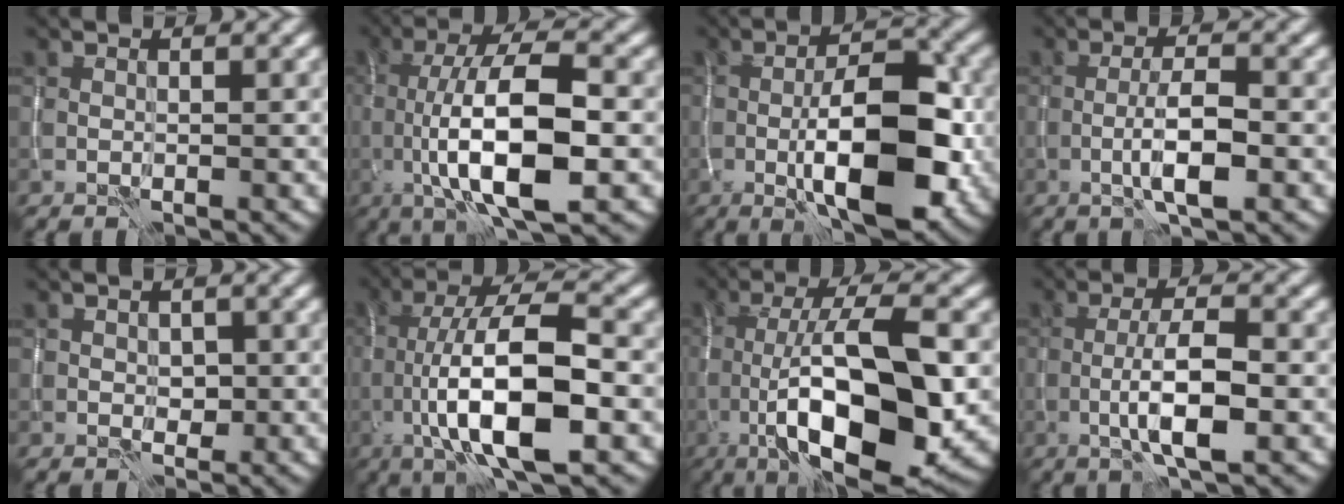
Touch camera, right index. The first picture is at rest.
{"total": 10.8, "force": [-1.6, 3.5, 10.1], "torque": [-0.166, 0.005, -0.030]}
{"total": 10.4, "force": [-2.2, 3.9, 9.4], "torque": [-0.149, 0.002, -0.037]}
{"total": 3.9, "force": [-1.3, 0.7, 3.6], "torque": [-0.063, 0.002, -0.026]}
{"total": 1.3, "force": [-0.2, 1.1, 0.7], "torque": [-0.010, -0.004, -0.001]}
{"total": 11.6, "force": [-2.6, 3.6, 10.7], "torque": [-0.179, 0.009, -0.049]}
{"total": 14.3, "force": [-2.8, 4.7, 13.2], "torque": [-0.201, 0.009, -0.053]}
{"total": 5.2, "force": [-1.5, 1.2, 4.8], "torque": [-0.086, 0.005, -0.032]}